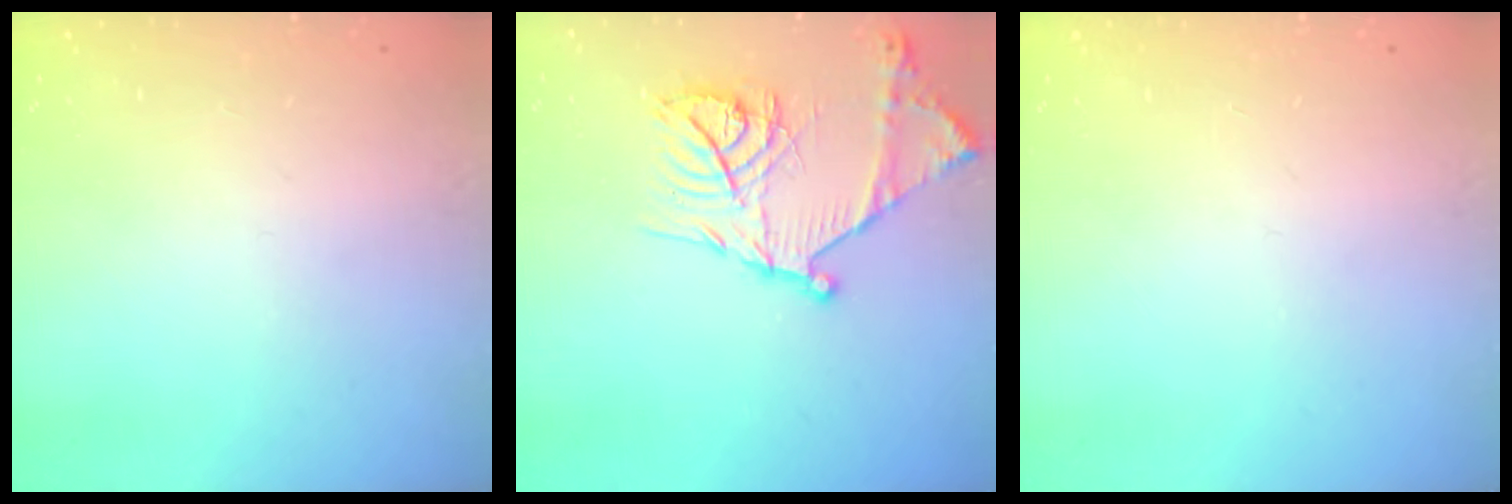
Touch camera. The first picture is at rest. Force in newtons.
{"total": 19.6, "press": 19.6, "slide": 1.5}
{"total": 0.0}